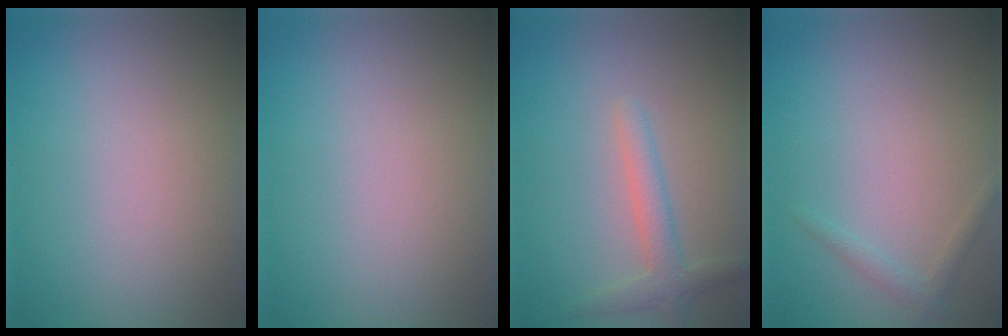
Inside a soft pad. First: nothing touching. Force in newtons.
{"total": 0.0}
{"total": 2.4, "press": 2.4, "slide": 0.1}
{"total": 1.1, "press": 1.1, "slide": 0.1}